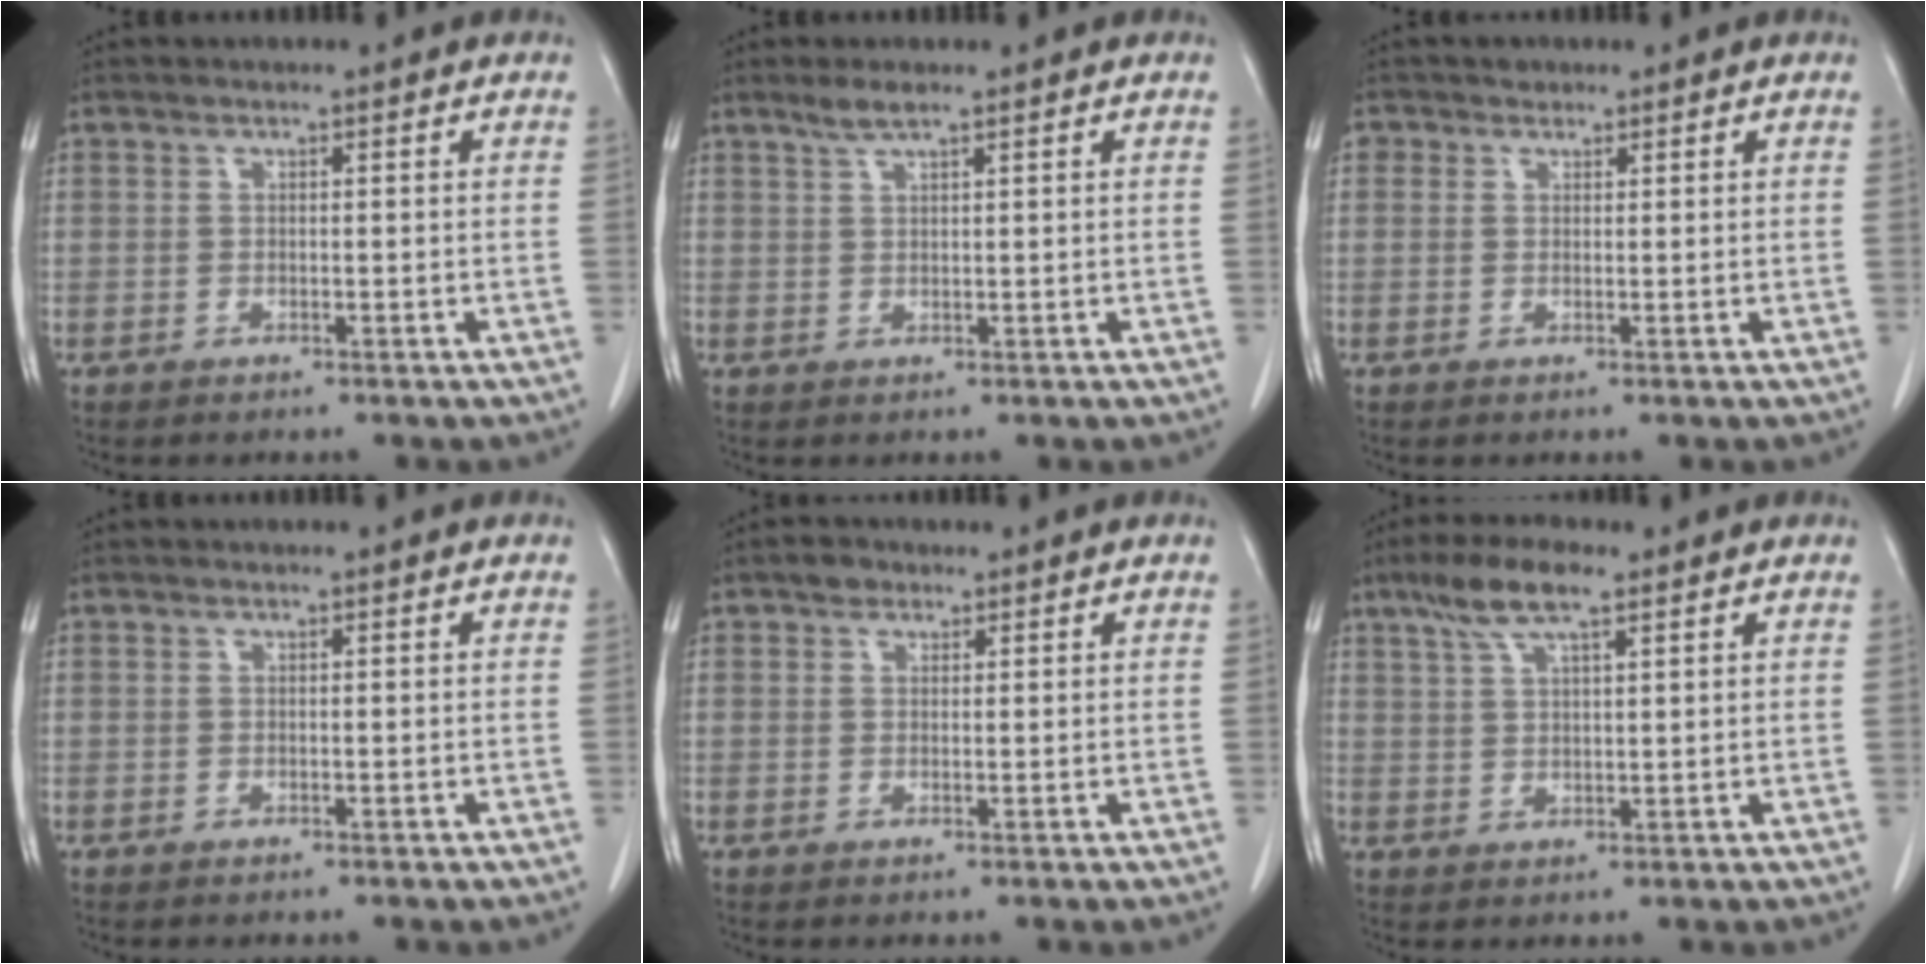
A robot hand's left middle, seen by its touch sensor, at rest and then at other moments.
{"total": 2.1, "force": [1.7, 0.1, 1.3], "torque": [-0.032, 0.003, 0.036]}
{"total": 1.6, "force": [0.9, 1.4, 0.2], "torque": [0.002, 0.003, 0.011]}
{"total": 0.0}
{"total": 1.8, "force": [1.2, 1.2, 0.6], "torque": [-0.011, 0.005, 0.017]}
{"total": 7.0, "force": [4.5, 1.5, 5.1], "torque": [-0.109, 0.016, 0.085]}